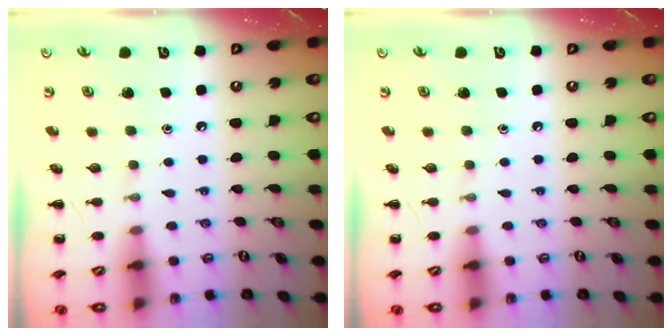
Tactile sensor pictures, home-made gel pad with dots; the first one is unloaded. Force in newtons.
{"total": 0.0}